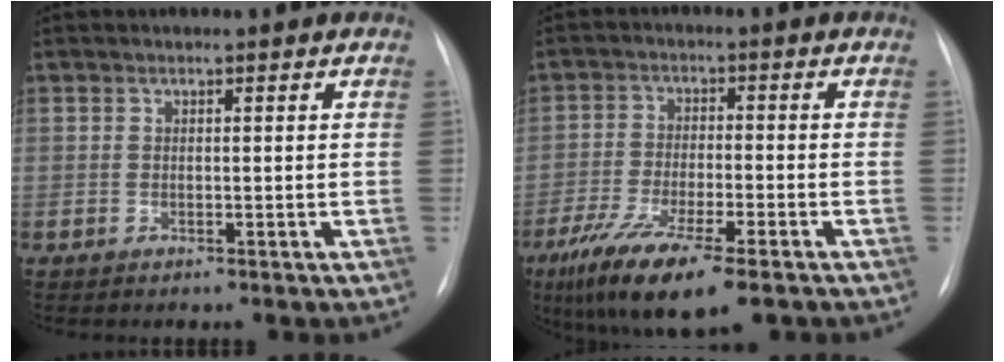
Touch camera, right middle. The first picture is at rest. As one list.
[{"total": 12.8, "force": [-8.1, 2.5, 9.6], "torque": [-0.175, -0.033, -0.135]}]